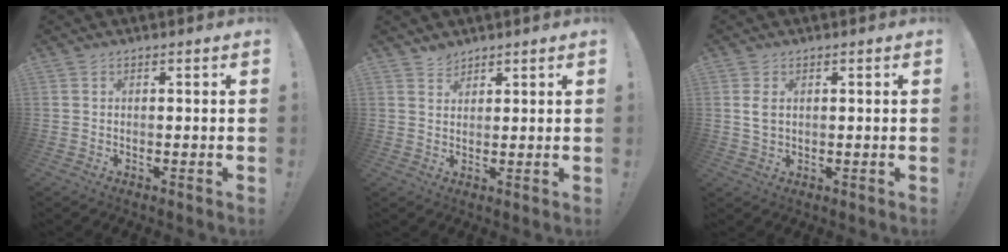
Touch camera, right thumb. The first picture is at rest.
{"total": 2.8, "force": [2.5, 1.2, 0.1], "torque": [0.010, -0.016, 0.045]}
{"total": 3.0, "force": [1.0, 1.8, 2.2], "torque": [-0.045, 0.000, 0.014]}